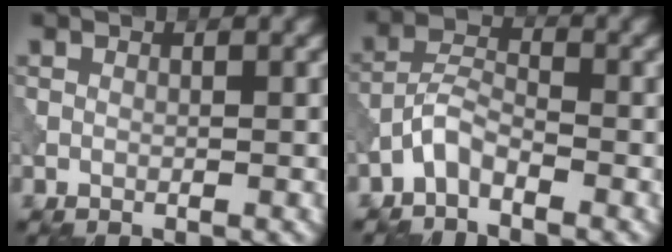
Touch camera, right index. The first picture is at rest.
{"total": 2.5, "force": [-1.9, 0.9, 1.3], "torque": [-0.026, 0.013, -0.047]}